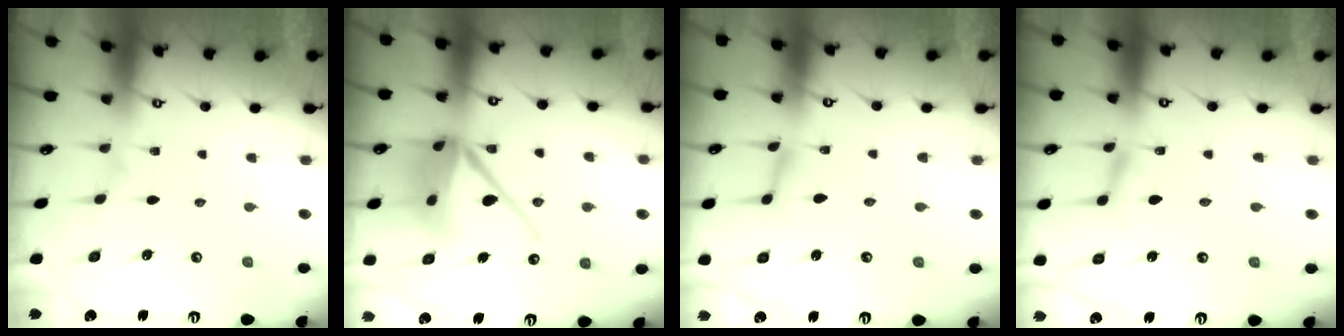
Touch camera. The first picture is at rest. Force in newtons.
{"total": 14.4, "press": 14.2, "slide": 1.9}
{"total": 2.8, "press": 2.8, "slide": 0.2}
{"total": 3.3, "press": 3.3, "slide": 0.3}